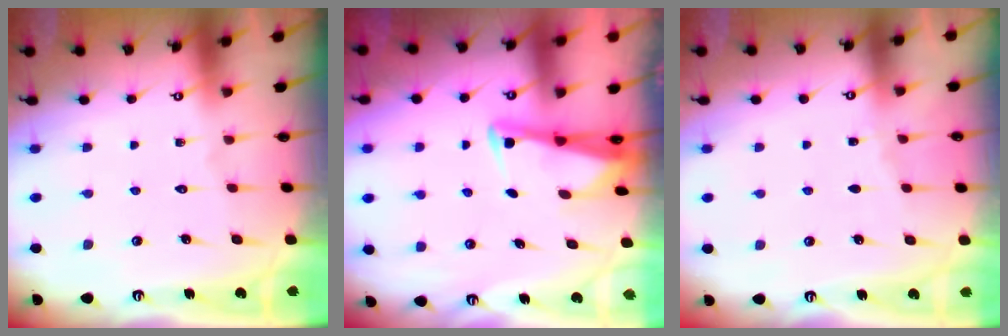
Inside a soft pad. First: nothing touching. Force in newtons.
{"total": 2.9, "press": 2.9, "slide": 0.2}
{"total": 2.6, "press": 2.6, "slide": 0.4}